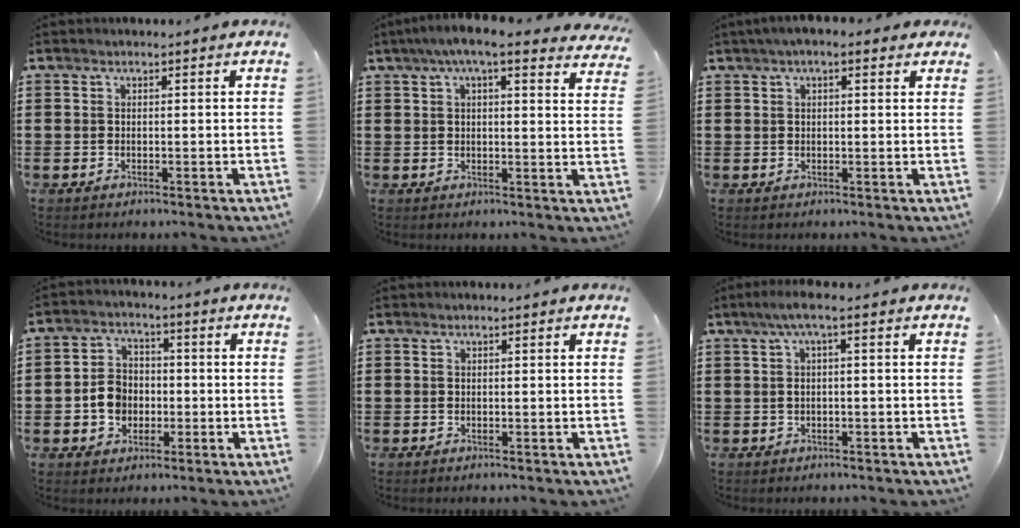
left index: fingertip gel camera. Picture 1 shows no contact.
{"total": 6.2, "force": [5.0, 0.3, 3.7], "torque": [-0.086, -0.008, 0.088]}
{"total": 2.6, "force": [1.4, 0.9, 2.0], "torque": [-0.041, 0.007, 0.023]}
{"total": 5.7, "force": [-1.1, 4.7, 3.2], "torque": [-0.081, 0.008, -0.024]}
{"total": 0.0}
{"total": 2.8, "force": [0.2, 0.3, 2.8], "torque": [-0.059, 0.000, -0.001]}